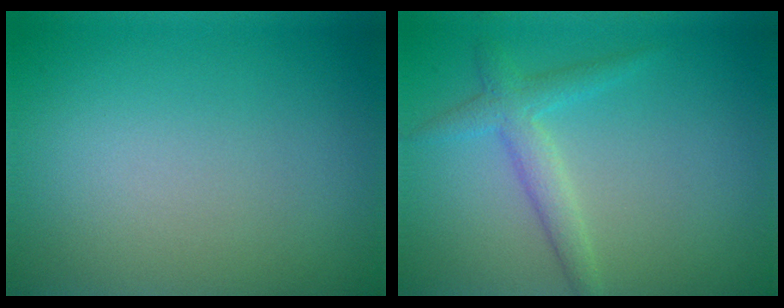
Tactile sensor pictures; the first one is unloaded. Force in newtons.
{"total": 2.4, "press": 2.4, "slide": 0.1}